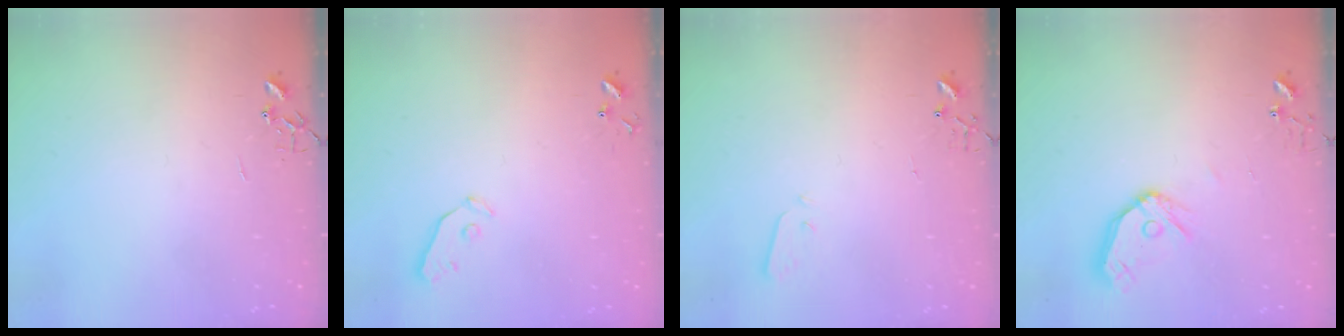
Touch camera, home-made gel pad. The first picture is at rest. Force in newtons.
{"total": 3.2, "press": 3.2, "slide": 0.4}
{"total": 2.1, "press": 2.0, "slide": 0.4}
{"total": 11.3, "press": 11.3, "slide": 1.3}